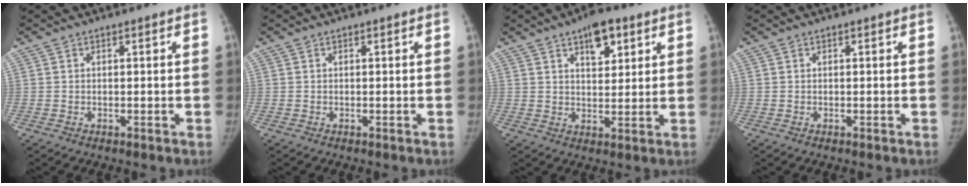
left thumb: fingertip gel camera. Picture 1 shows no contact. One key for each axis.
{"total": 0.0}
{"total": 7.8, "fx": 4.3, "fy": 3.9, "fz": 5.2, "tx": -0.050, "ty": -0.019, "tz": 0.060}
{"total": 0.0}